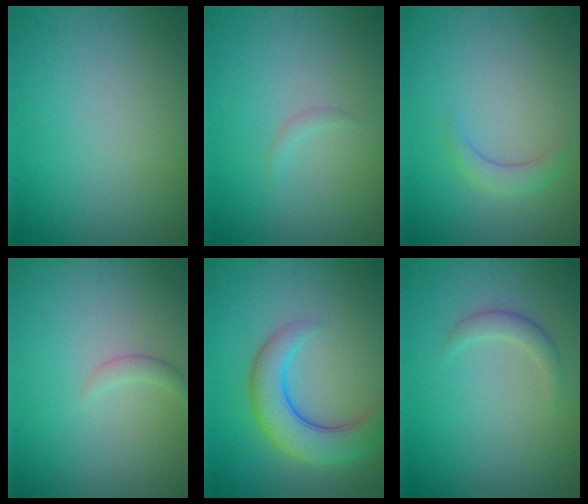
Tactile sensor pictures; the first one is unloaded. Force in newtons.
{"total": 0.7, "press": 0.6, "slide": 0.1}
{"total": 1.7, "press": 1.6, "slide": 0.2}
{"total": 1.0, "press": 1.0, "slide": 0.1}
{"total": 5.8, "press": 5.8, "slide": 0.4}
{"total": 1.6, "press": 1.6, "slide": 0.0}